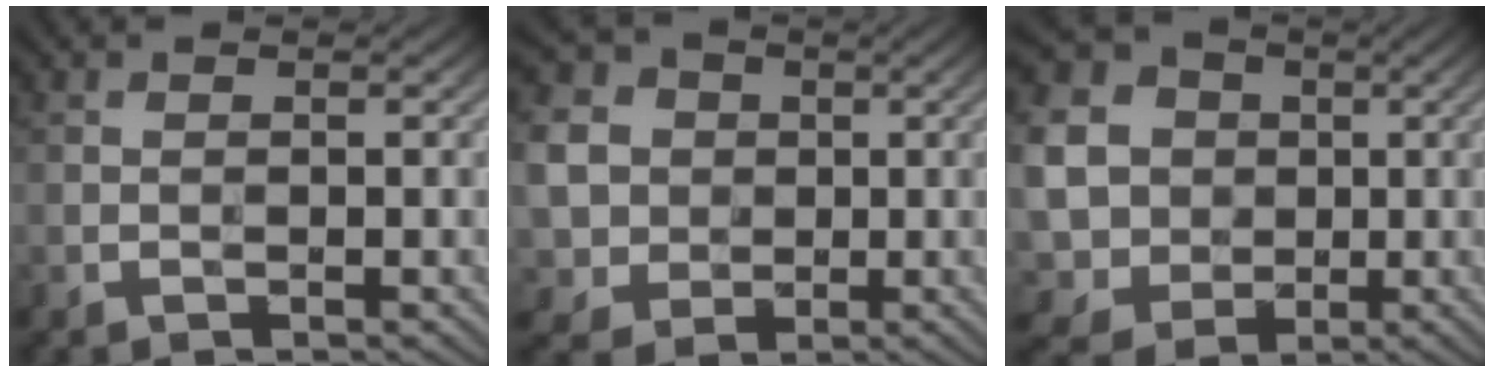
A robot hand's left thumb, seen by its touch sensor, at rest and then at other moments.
{"total": 11.8, "force": [1.4, 10.8, 4.5], "torque": [-0.189, -0.005, 0.013]}
{"total": 15.6, "force": [1.1, 14.5, 5.8], "torque": [-0.245, 0.007, 0.000]}